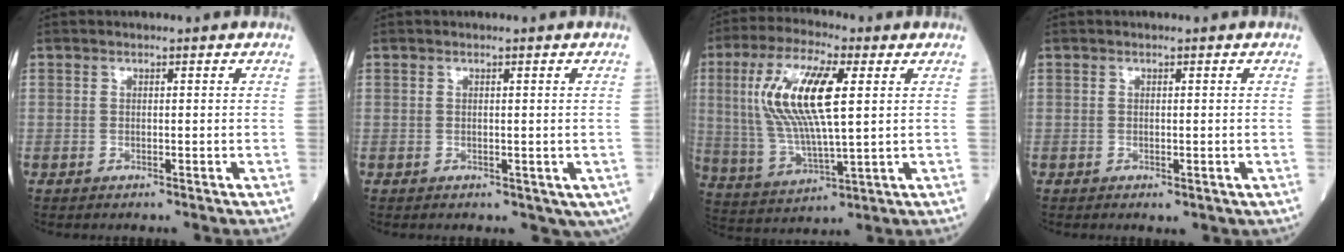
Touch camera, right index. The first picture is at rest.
{"total": 3.1, "force": [-0.4, 2.1, 2.2], "torque": [-0.018, -0.004, 0.004]}
{"total": 15.0, "force": [3.5, 3.3, 14.2], "torque": [-0.307, 0.009, 0.067]}
{"total": 1.0, "force": [-0.3, 0.6, 0.7], "torque": [-0.004, -0.001, 0.001]}